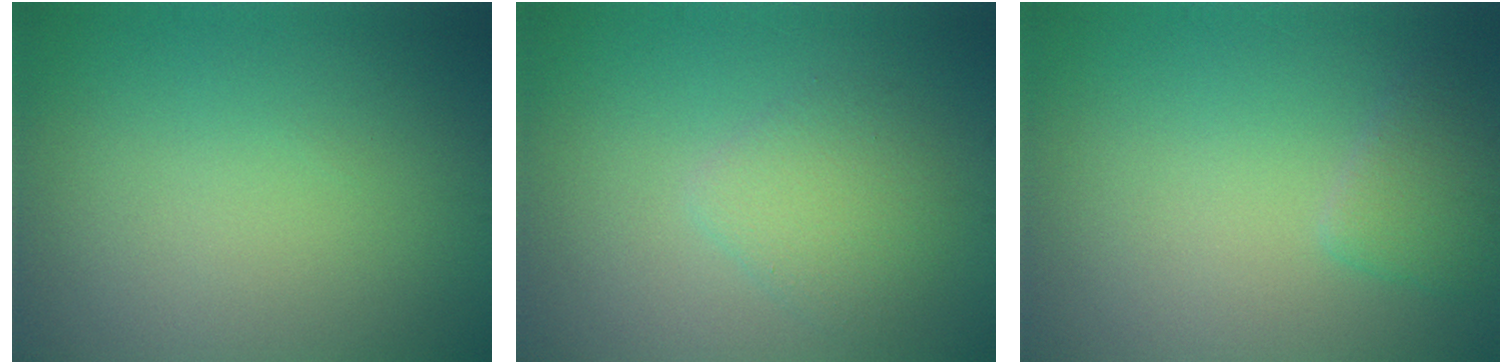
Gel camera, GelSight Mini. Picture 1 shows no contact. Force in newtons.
{"total": 2.5, "press": 2.5, "slide": 0.2}
{"total": 1.9, "press": 1.9, "slide": 0.2}